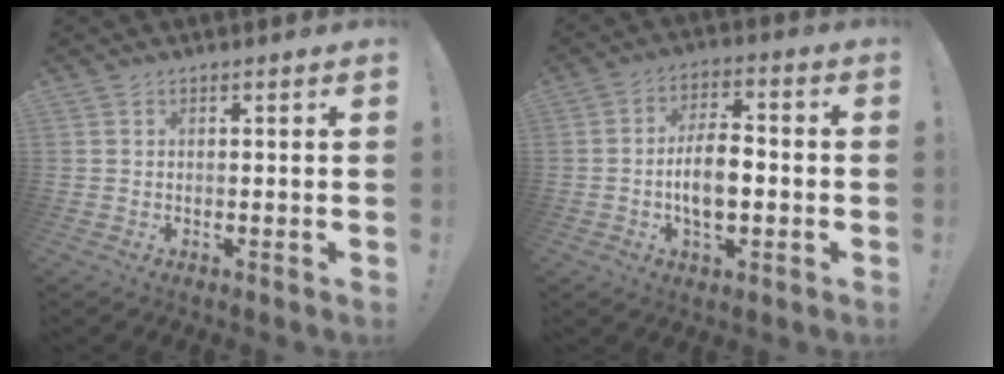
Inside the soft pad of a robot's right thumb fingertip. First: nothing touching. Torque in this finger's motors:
{"motor_torque": [-0.06, 0.32, 0.30, 0.47, 0.12]}